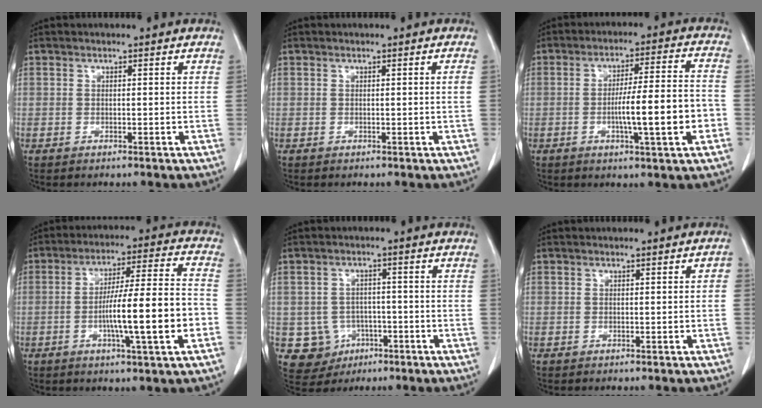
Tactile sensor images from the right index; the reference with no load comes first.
{"total": 0.9, "force": [0.1, -0.3, 0.9], "torque": [-0.013, 0.000, 0.002]}
{"total": 11.2, "force": [-2.8, 0.6, 10.9], "torque": [-0.173, 0.007, -0.044]}
{"total": 13.9, "force": [-3.6, 0.5, 13.5], "torque": [-0.222, 0.008, -0.058]}
{"total": 6.6, "force": [-1.9, 6.2, 1.0], "torque": [-0.019, 0.009, -0.018]}
{"total": 0.9, "force": [0.0, 0.3, 0.8], "torque": [-0.006, 0.005, 0.001]}